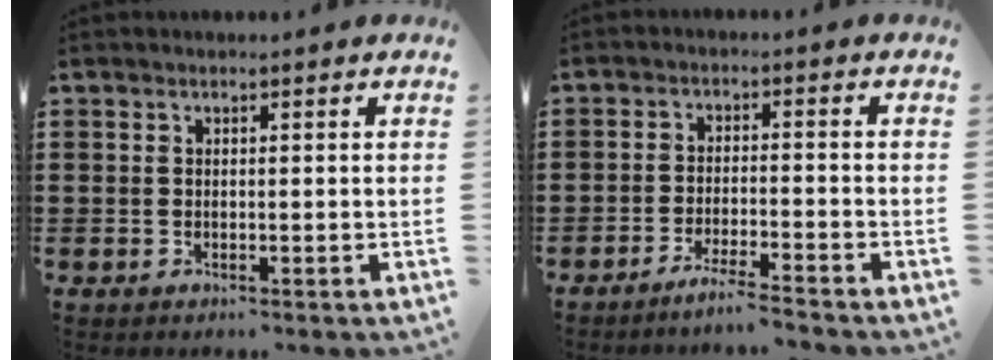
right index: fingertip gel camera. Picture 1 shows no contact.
{"total": 3.7, "force": [-3.4, -0.5, 1.3], "torque": [-0.029, -0.007, -0.068]}